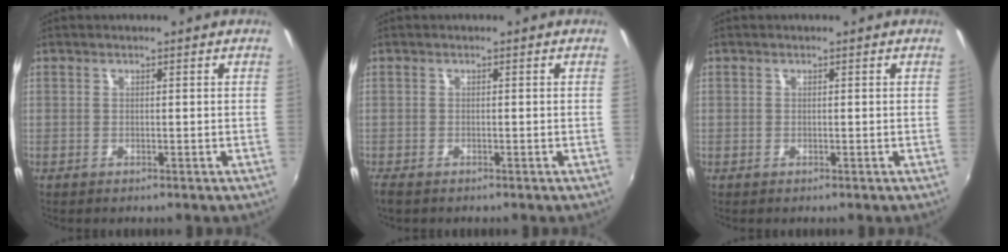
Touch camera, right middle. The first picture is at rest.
{"total": 2.2, "force": [-1.7, 0.9, 1.1], "torque": [-0.022, -0.010, -0.029]}
{"total": 0.6, "force": [-0.2, 0.6, 0.0], "torque": [0.000, 0.000, -0.003]}